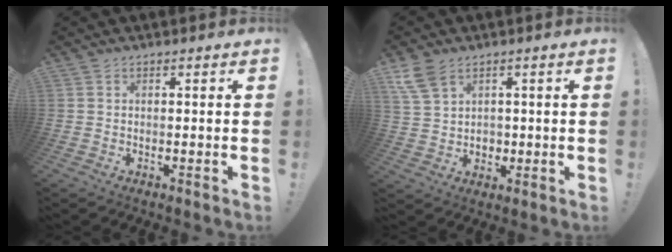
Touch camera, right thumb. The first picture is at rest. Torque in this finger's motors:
{"motor_torque": [-0.37, 0.44, 0.16, 0.06, 0.00]}